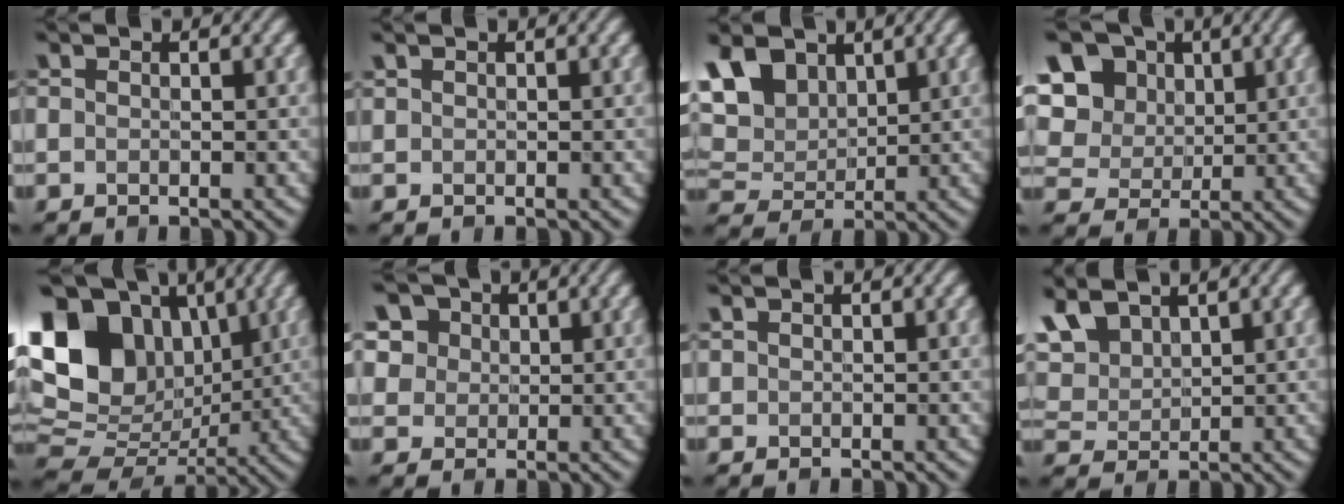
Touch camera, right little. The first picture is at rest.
{"total": 0.0}
{"total": 6.6, "force": [3.4, 4.1, 3.9], "torque": [-0.105, 0.014, 0.064]}
{"total": 11.9, "force": [4.7, 9.4, 5.6], "torque": [-0.129, 0.024, 0.085]}
{"total": 14.6, "force": [4.3, 10.4, 9.2], "torque": [-0.181, 0.023, 0.079]}
{"total": 6.0, "force": [3.0, 4.7, 2.4], "torque": [-0.062, 0.010, 0.050]}
{"total": 0.0}
{"total": 4.6, "force": [2.8, 2.5, 2.6], "torque": [-0.074, 0.009, 0.060]}